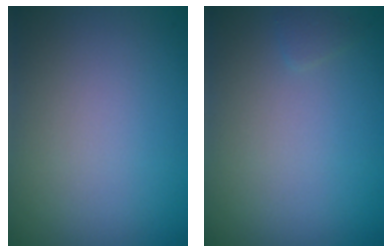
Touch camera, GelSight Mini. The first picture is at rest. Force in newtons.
{"total": 0.5, "press": 0.5, "slide": 0.0}